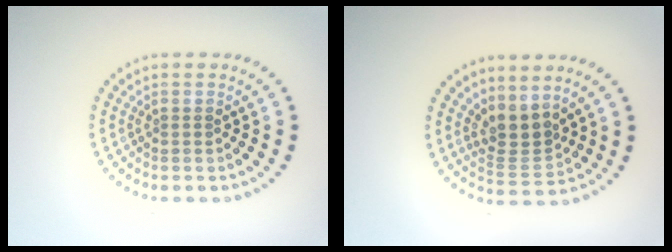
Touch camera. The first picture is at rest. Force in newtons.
{"total": 2.8, "press": 2.1, "slide": 1.9}